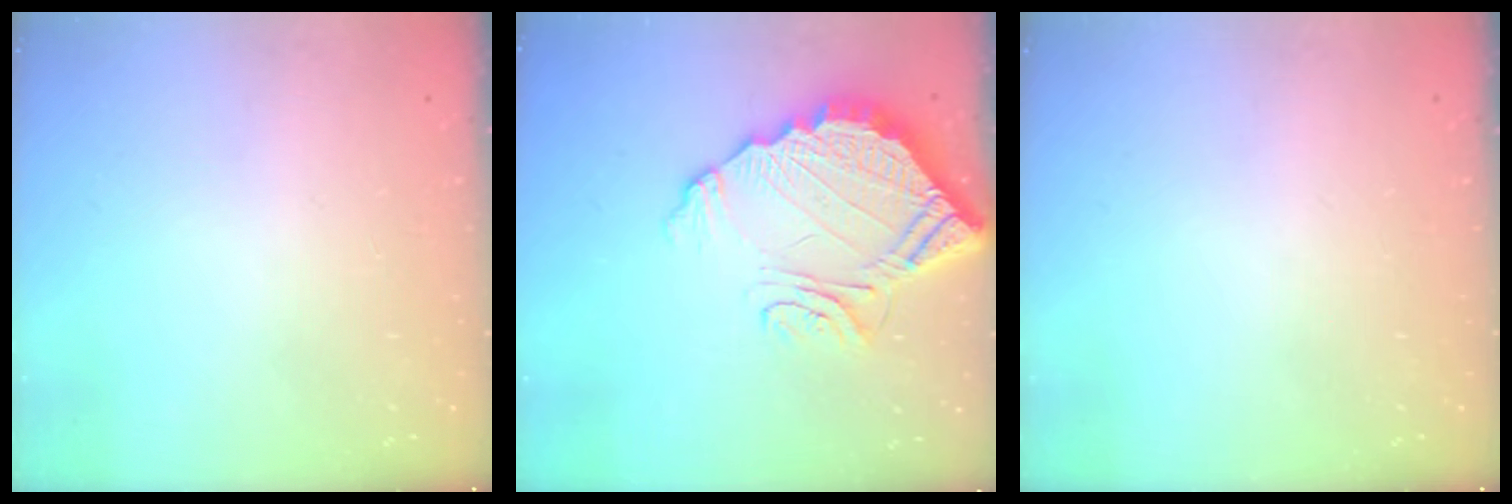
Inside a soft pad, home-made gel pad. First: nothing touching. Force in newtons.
{"total": 15.0, "press": 15.0, "slide": 1.4}
{"total": 0.0}